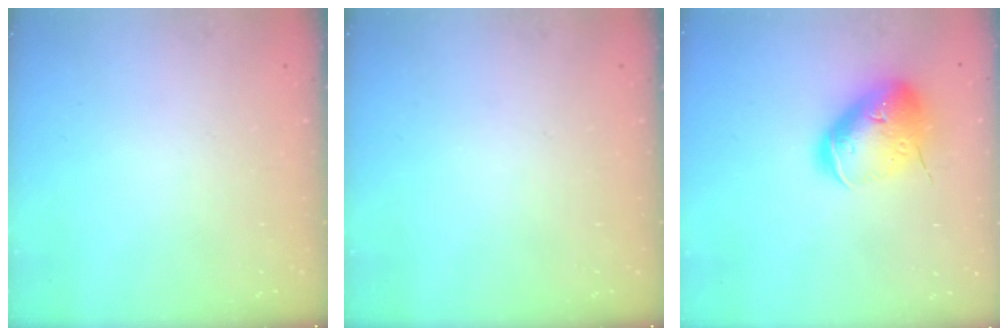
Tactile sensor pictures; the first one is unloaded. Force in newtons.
{"total": 0.0}
{"total": 18.4, "press": 18.2, "slide": 2.8}